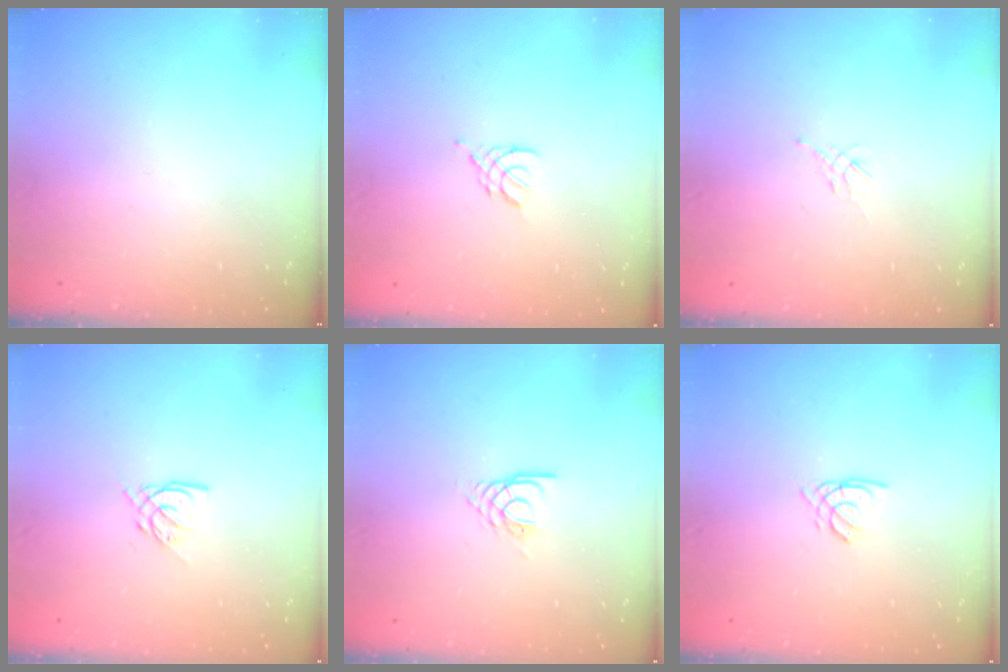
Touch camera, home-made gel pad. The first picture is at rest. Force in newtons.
{"total": 3.0, "press": 3.0, "slide": 0.6}
{"total": 2.1, "press": 2.0, "slide": 0.5}
{"total": 5.5, "press": 5.5, "slide": 0.5}
{"total": 2.5, "press": 2.4, "slide": 0.4}
{"total": 1.6, "press": 1.5, "slide": 0.4}